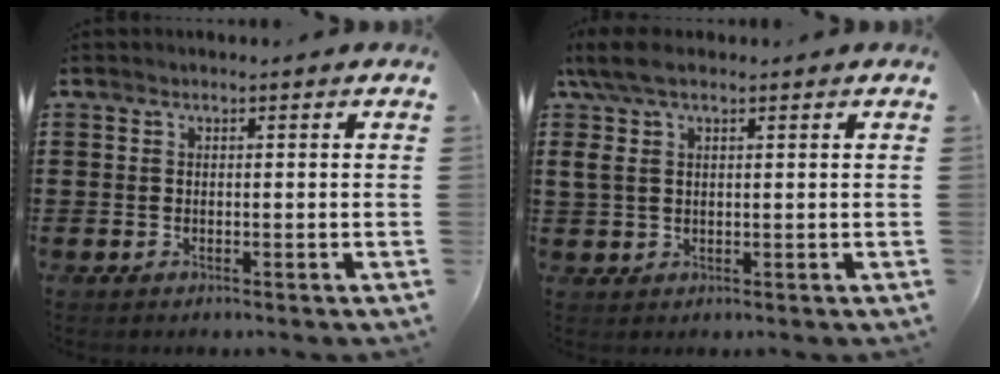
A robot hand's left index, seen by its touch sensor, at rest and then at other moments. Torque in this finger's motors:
{"motor_torque": [1.03, -1.11, 0.51, 0.18]}